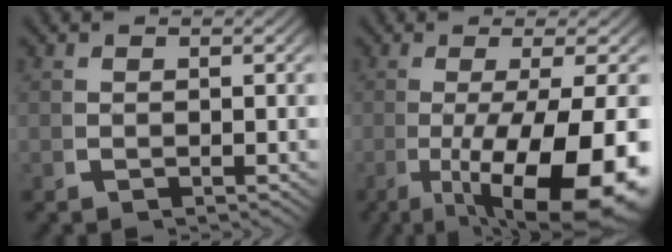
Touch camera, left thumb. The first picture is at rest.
{"total": 14.6, "force": [-4.0, 7.8, 11.7], "torque": [-0.211, -0.056, -0.030]}